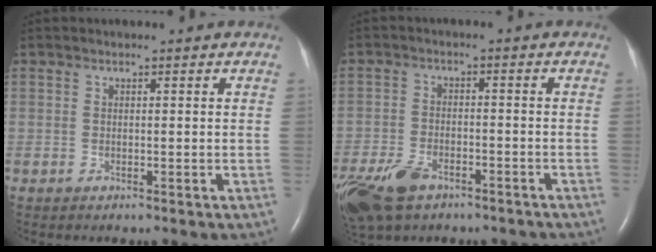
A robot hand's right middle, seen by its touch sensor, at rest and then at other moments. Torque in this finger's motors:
{"motor_torque": [0.13, -0.21, 0.16, 0.09]}